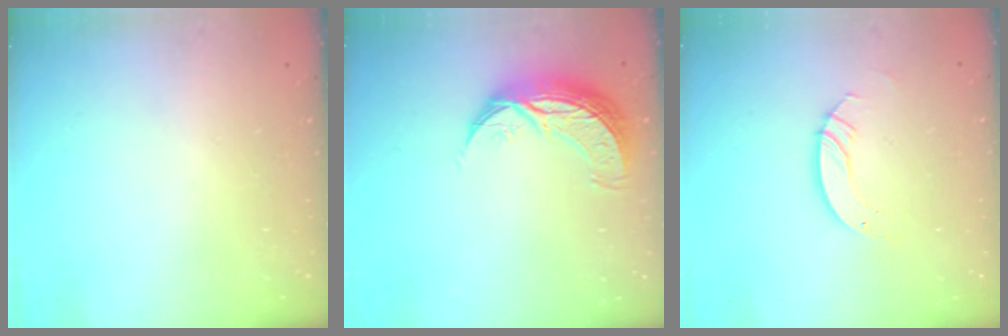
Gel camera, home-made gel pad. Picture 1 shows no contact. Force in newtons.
{"total": 10.3, "press": 10.2, "slide": 0.7}
{"total": 3.8, "press": 3.7, "slide": 0.4}